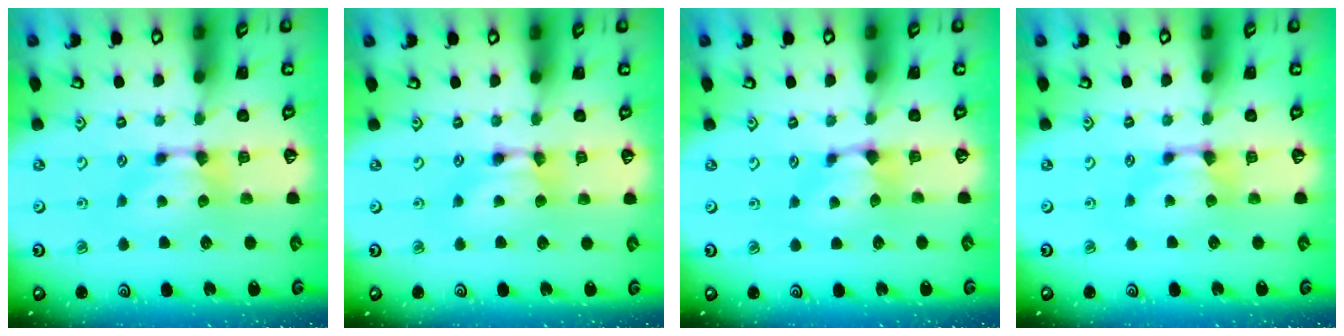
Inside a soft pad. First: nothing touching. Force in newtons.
{"total": 1.6, "press": 1.6, "slide": 0.2}
{"total": 0.9, "press": 0.2, "slide": 0.9}
{"total": 0.9, "press": 0.3, "slide": 0.8}